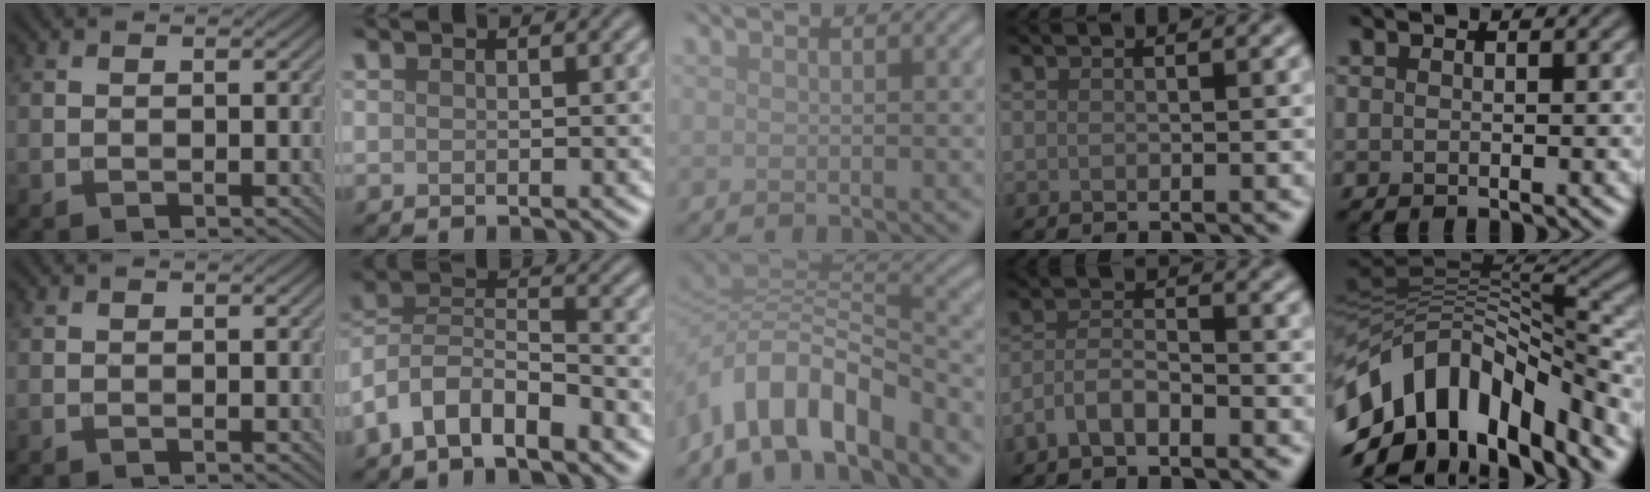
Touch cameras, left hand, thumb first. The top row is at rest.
{"index": {"total": 5.7, "force": [-4.0, 2.2, 3.5], "torque": [-0.061, 0.004, -0.083]}, "middle": {"total": 8.9, "force": [-5.6, 3.4, 6.0], "torque": [-0.093, 0.010, -0.112]}, "ring": {"total": 2.6, "force": [-1.5, 1.1, 1.8], "torque": [-0.038, 0.005, -0.037]}, "little": {"total": 13.8, "force": [-6.0, 7.9, 9.6], "torque": [-0.184, 0.027, -0.112]}}